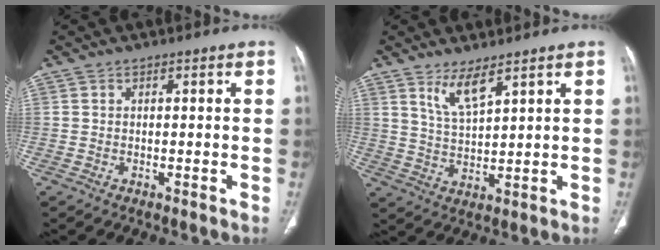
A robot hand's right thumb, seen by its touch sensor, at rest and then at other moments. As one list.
[{"total": 5.7, "force": [3.9, 1.4, 3.9], "torque": [-0.077, -0.031, 0.084]}]